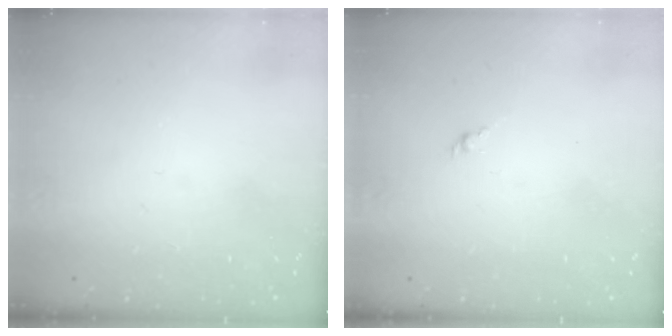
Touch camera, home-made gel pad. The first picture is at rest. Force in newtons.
{"total": 1.6, "press": 1.5, "slide": 0.6}